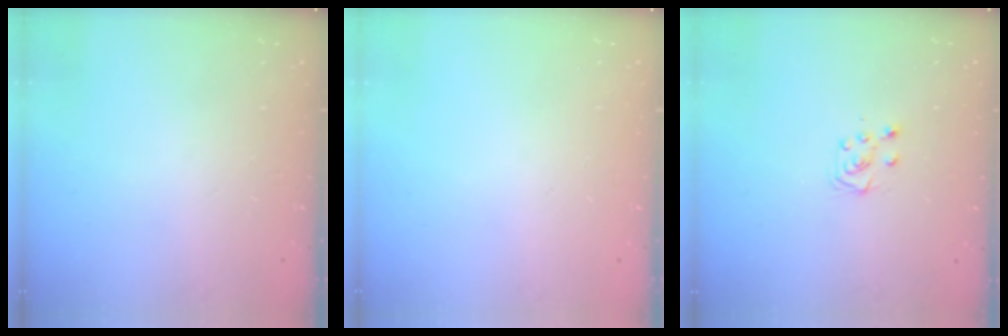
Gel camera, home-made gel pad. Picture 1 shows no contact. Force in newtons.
{"total": 0.0}
{"total": 5.0, "press": 4.9, "slide": 0.6}